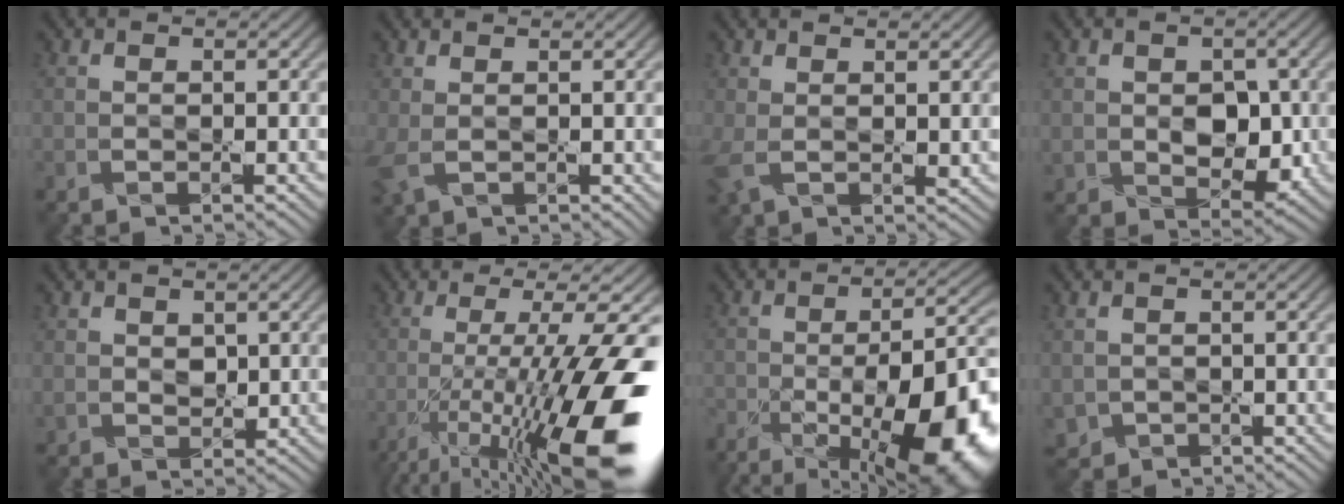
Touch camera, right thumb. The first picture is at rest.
{"total": 3.3, "force": [0.5, 1.7, 2.8], "torque": [-0.078, -0.003, 0.011]}
{"total": 3.8, "force": [0.8, 1.8, 3.3], "torque": [-0.088, -0.002, 0.014]}
{"total": 5.7, "force": [-0.1, 4.4, 3.7], "torque": [-0.072, -0.018, 0.002]}
{"total": 2.2, "force": [1.0, 1.7, 1.0], "torque": [-0.031, -0.007, 0.021]}
{"total": 18.5, "force": [-7.4, 4.1, 16.4], "torque": [-0.257, -0.004, -0.125]}
{"total": 19.4, "force": [-9.2, 7.5, 15.3], "torque": [-0.214, -0.016, -0.136]}
{"total": 2.0, "force": [-0.3, 1.9, 0.4], "torque": [-0.023, -0.016, -0.002]}